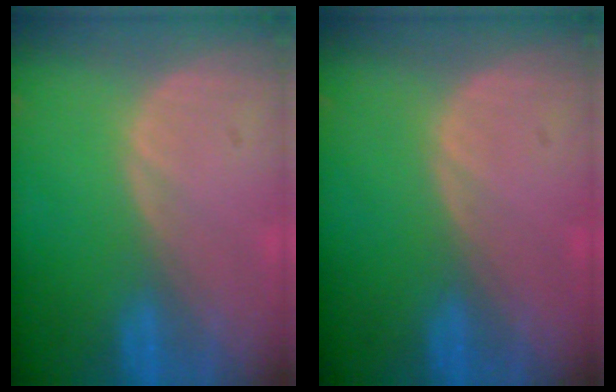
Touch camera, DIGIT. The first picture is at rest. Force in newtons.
{"total": 0.0}